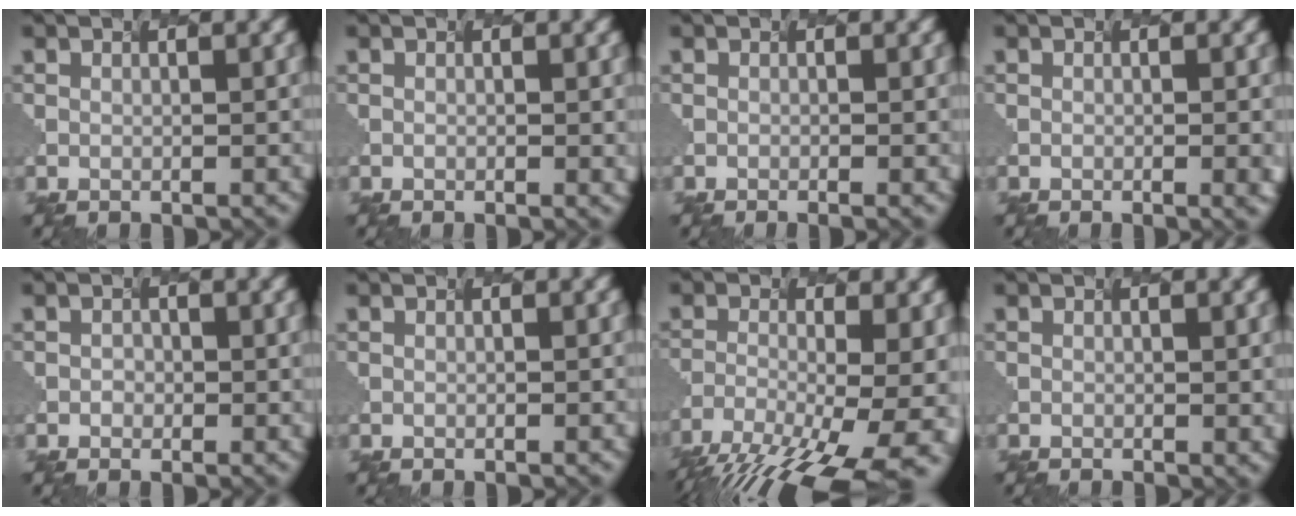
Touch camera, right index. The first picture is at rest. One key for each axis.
{"total": 0.6, "fx": -0.2, "fy": -0.1, "fz": 0.5, "tx": -0.007, "ty": -0.002, "tz": 0.003}
{"total": 1.5, "fx": -0.3, "fy": 0.6, "fz": 1.4, "tx": -0.001, "ty": -0.001, "tz": -0.011}
{"total": 1.8, "fx": -0.5, "fy": 0.4, "fz": 1.7, "tx": -0.012, "ty": 0.001, "tz": 0.000}
{"total": 0.9, "fx": -0.6, "fy": 0.6, "fz": -0.1, "tx": 0.001, "ty": 0.001, "tz": -0.006}
{"total": 0.7, "fx": -0.1, "fy": 0.2, "fz": 0.6, "tx": 0.000, "ty": 0.000, "tz": -0.004}
{"total": 13.9, "fx": -8.5, "fy": 4.1, "fz": 10.2, "tx": -0.163, "ty": -0.024, "tz": -0.108}
{"total": 0.6, "fx": -0.2, "fy": 0.1, "fz": 0.6, "tx": -0.005, "ty": -0.001, "tz": 0.006}